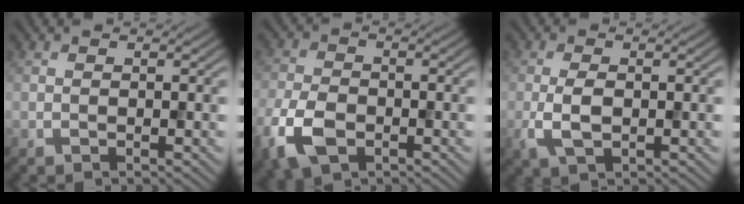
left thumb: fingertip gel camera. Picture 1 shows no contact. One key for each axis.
{"total": 7.4, "fx": -3.5, "fy": 4.3, "fz": 4.8, "tx": -0.126, "ty": -0.014, "tz": -0.075}
{"total": 3.5, "fx": -0.6, "fy": 1.7, "fz": 3.1, "tx": -0.077, "ty": -0.006, "tz": -0.012}